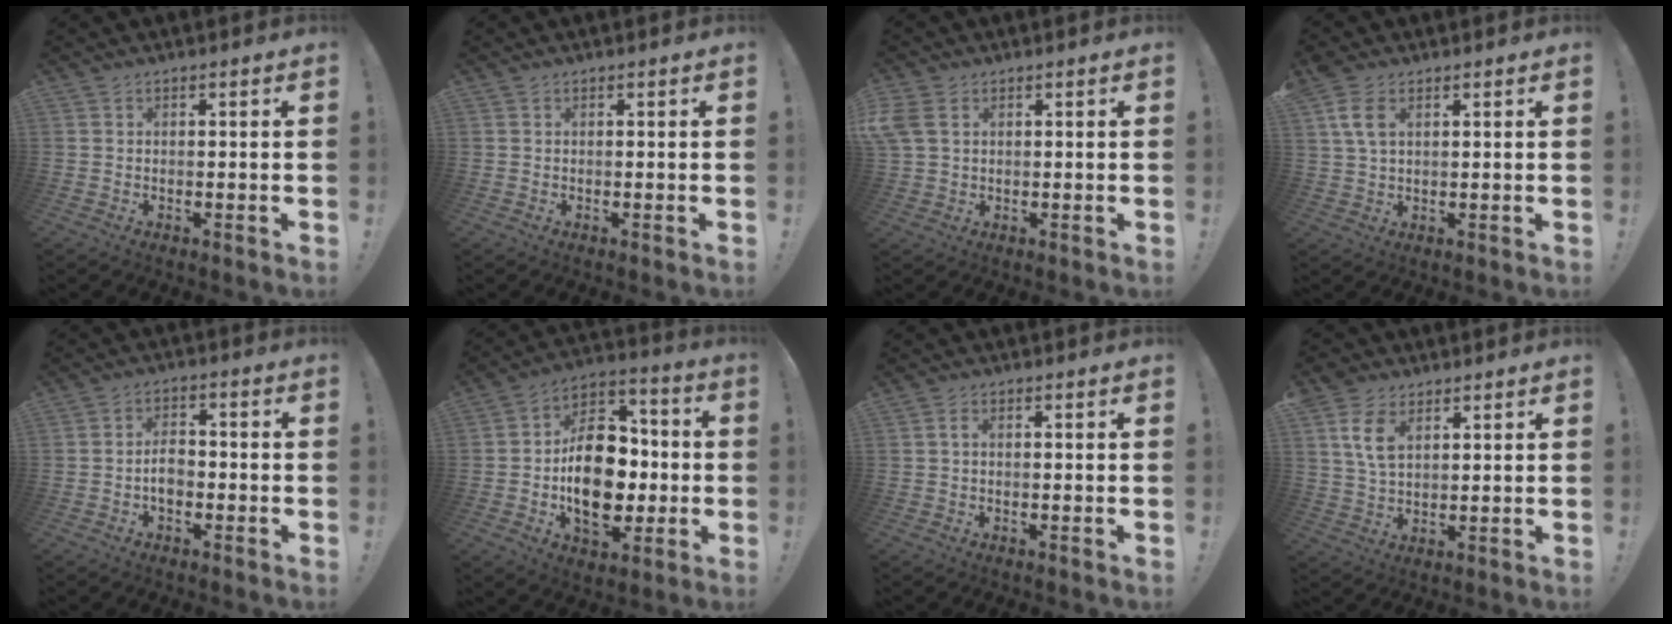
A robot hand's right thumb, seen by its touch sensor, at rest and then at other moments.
{"total": 0.0}
{"total": 5.5, "force": [2.0, 3.8, 3.4], "torque": [-0.071, -0.003, 0.040]}
{"total": 6.7, "force": [2.8, 3.4, 5.0], "torque": [-0.107, -0.003, 0.051]}
{"total": 4.8, "force": [-1.6, 3.0, 3.4], "torque": [-0.060, 0.004, -0.031]}
{"total": 19.8, "force": [-3.0, 13.4, 14.3], "torque": [-0.228, 0.020, -0.041]}
{"total": 1.3, "force": [-0.2, 0.2, 1.3], "torque": [-0.025, 0.002, -0.004]}
{"total": 8.9, "force": [4.0, 5.4, 5.8], "torque": [-0.104, -0.005, 0.076]}